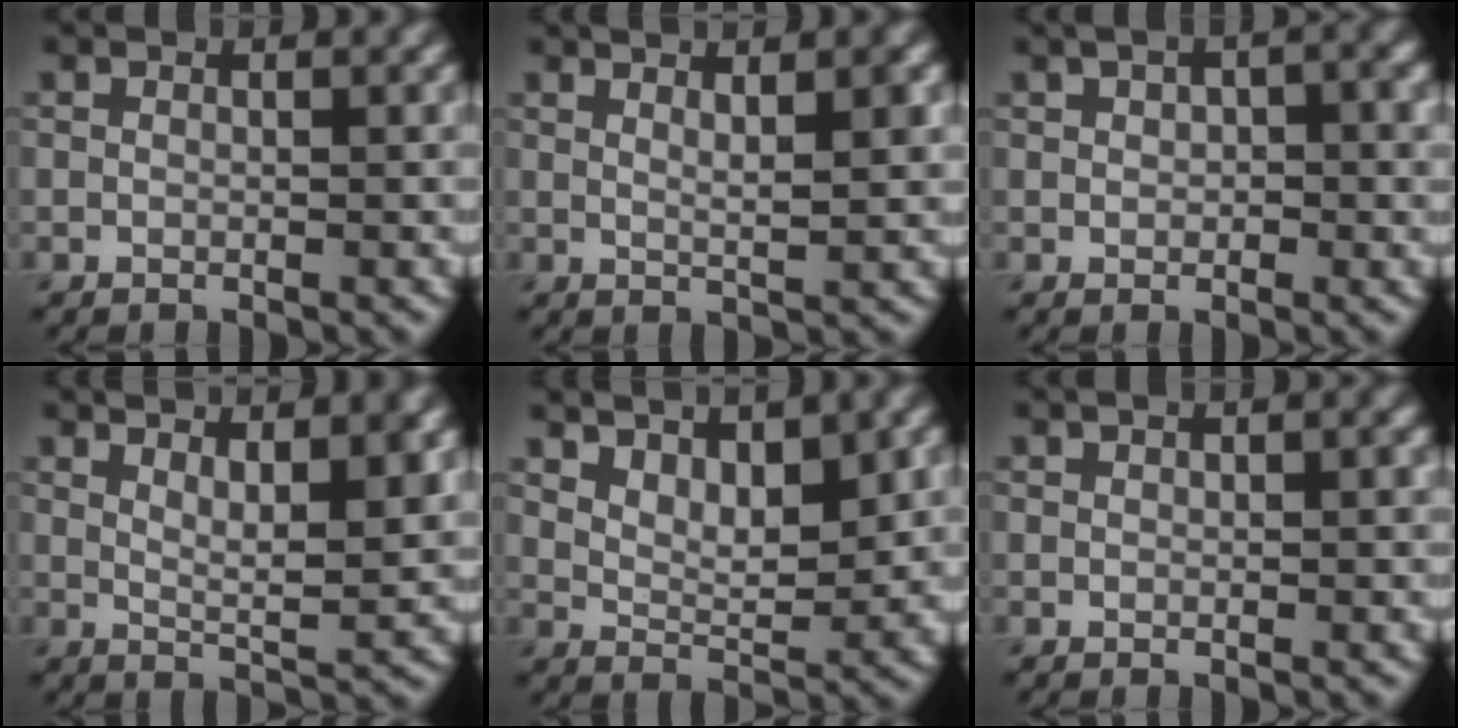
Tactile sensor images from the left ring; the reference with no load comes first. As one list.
[{"total": 3.6, "force": [1.8, 0.9, 2.9], "torque": [-0.025, 0.009, 0.015]}, {"total": 3.8, "force": [1.0, 2.2, 3.0], "torque": [-0.037, 0.008, 0.015]}, {"total": 5.6, "force": [3.1, 1.3, 4.4], "torque": [-0.052, 0.001, 0.044]}, {"total": 5.5, "force": [3.5, 2.4, 3.6], "torque": [-0.051, -0.002, 0.056]}, {"total": 1.6, "force": [0.7, 0.7, 1.3], "torque": [-0.018, 0.004, 0.014]}]